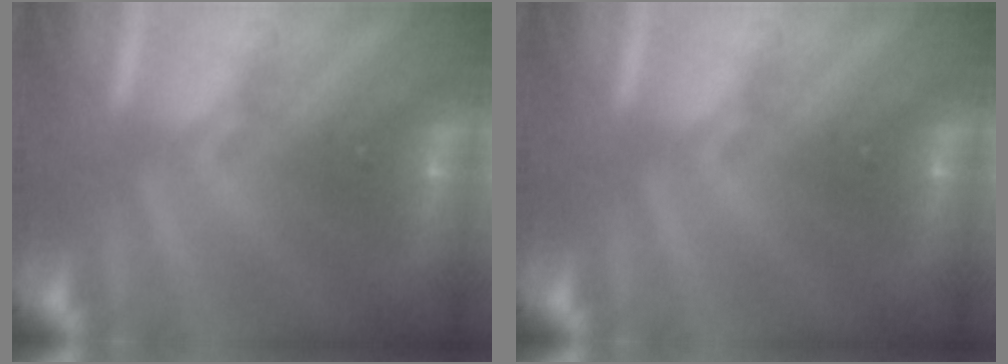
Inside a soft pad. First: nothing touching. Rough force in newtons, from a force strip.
{"total": 0.0}